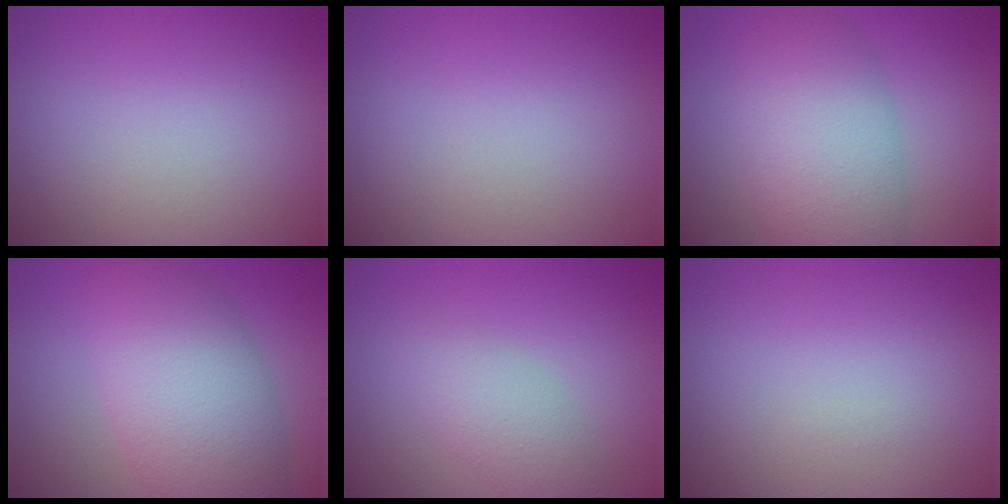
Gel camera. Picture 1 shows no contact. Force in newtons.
{"total": 0.0}
{"total": 7.3, "press": 7.3, "slide": 0.3}
{"total": 8.4, "press": 8.4, "slide": 0.1}
{"total": 2.9, "press": 2.9, "slide": 0.1}
{"total": 0.0}